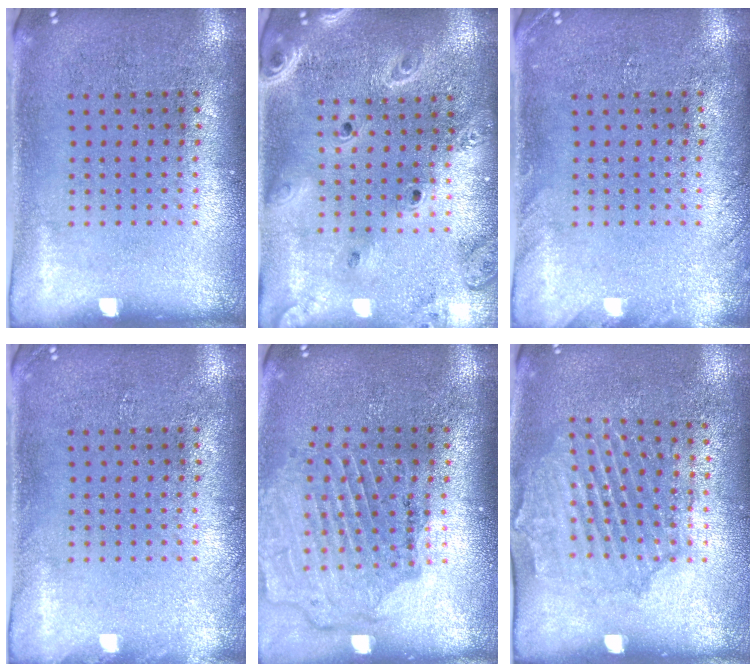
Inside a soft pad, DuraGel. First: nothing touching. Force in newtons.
{"total": 2.6, "press": 2.3, "slide": 1.2}
{"total": 1.2, "press": 1.2, "slide": 0.1}
{"total": 0.7, "press": 0.7, "slide": 0.1}
{"total": 1.6, "press": 1.6, "slide": 0.0}
{"total": 1.6, "press": 1.6, "slide": 0.3}